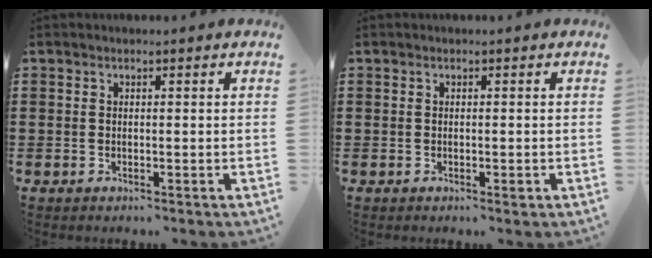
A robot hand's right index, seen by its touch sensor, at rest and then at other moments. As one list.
[{"total": 0.9, "force": [-0.3, 0.1, 0.9], "torque": [-0.016, -0.006, -0.003]}]